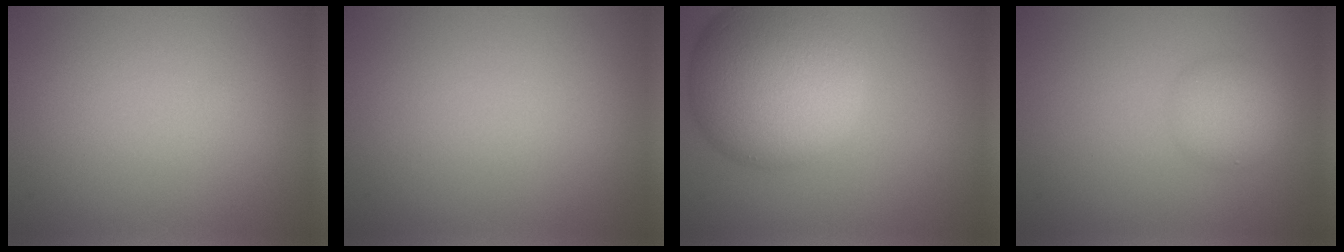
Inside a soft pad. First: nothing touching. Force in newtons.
{"total": 0.0}
{"total": 11.2, "press": 11.1, "slide": 0.4}
{"total": 2.8, "press": 2.8, "slide": 0.1}